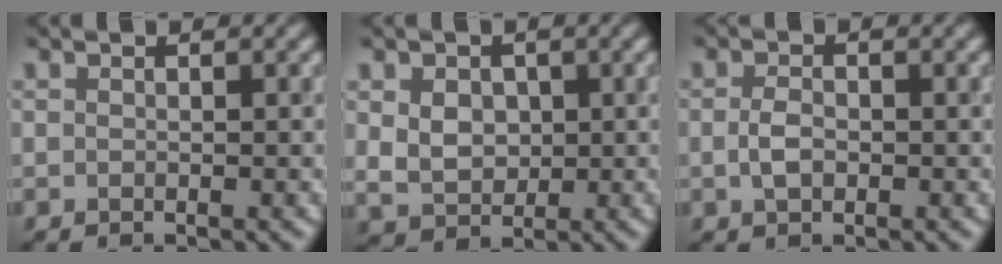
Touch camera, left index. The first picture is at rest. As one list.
[{"total": 3.6, "force": [0.6, 2.7, 2.2], "torque": [-0.046, 0.000, 0.011]}, {"total": 1.8, "force": [-0.3, 1.1, 1.4], "torque": [-0.032, 0.001, -0.007]}]